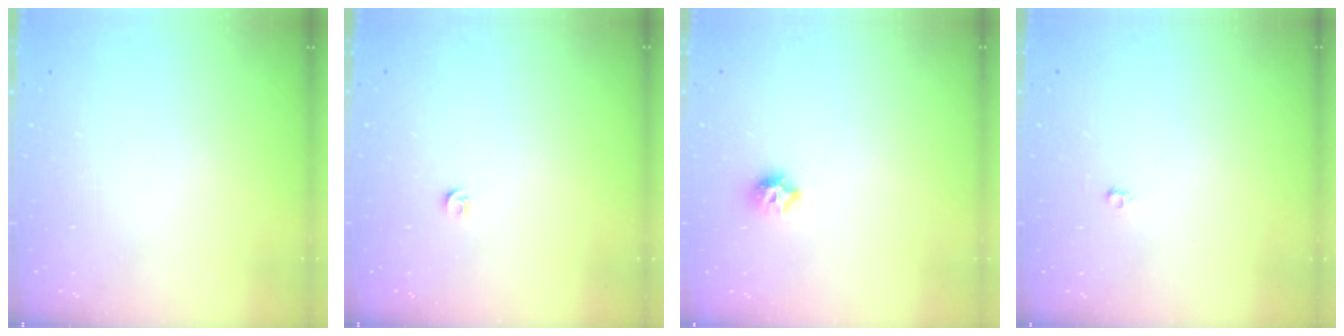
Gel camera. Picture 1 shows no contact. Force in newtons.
{"total": 3.4, "press": 3.3, "slide": 0.6}
{"total": 7.5, "press": 7.4, "slide": 0.6}
{"total": 2.2, "press": 2.2, "slide": 0.2}